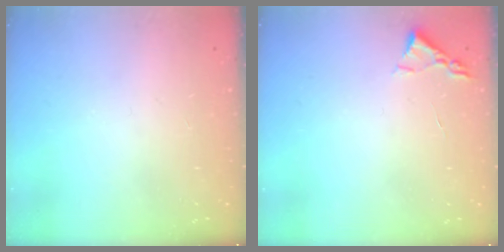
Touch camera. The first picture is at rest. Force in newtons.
{"total": 2.2, "press": 2.2, "slide": 0.3}